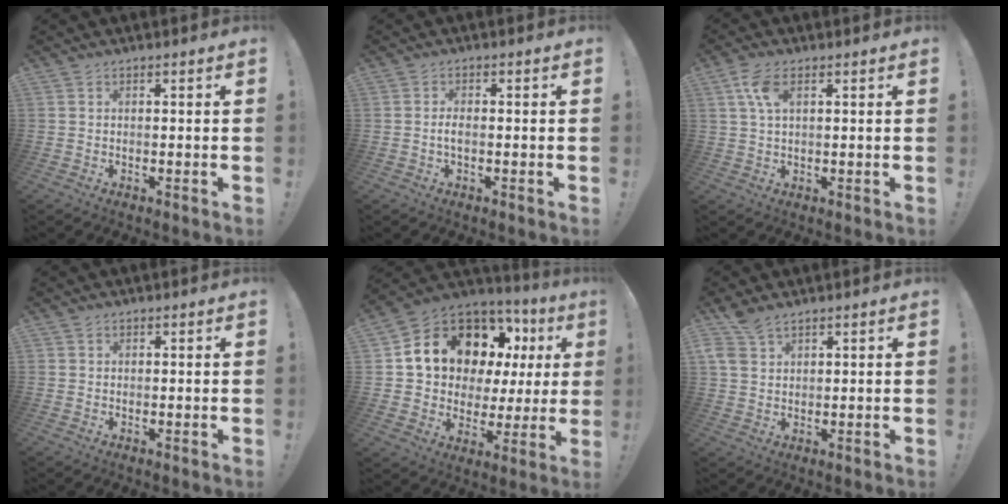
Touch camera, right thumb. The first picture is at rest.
{"total": 2.3, "force": [-0.6, 1.0, 2.0], "torque": [-0.049, 0.005, -0.012]}
{"total": 5.6, "force": [2.0, 2.8, 4.4], "torque": [-0.094, 0.002, 0.036]}
{"total": 0.8, "force": [0.4, 0.6, 0.0], "torque": [0.002, 0.000, 0.007]}
{"total": 14.3, "force": [8.1, 9.1, 7.6], "torque": [-0.129, -0.060, 0.159]}
{"total": 6.1, "force": [4.5, 2.8, 3.0], "torque": [-0.050, -0.019, 0.086]}